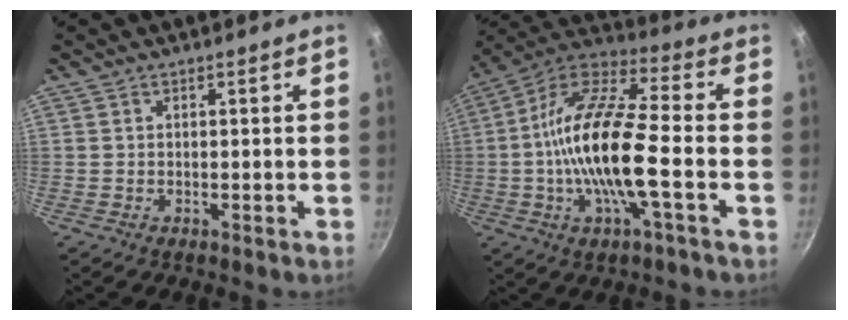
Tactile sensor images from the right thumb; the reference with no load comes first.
{"total": 18.5, "force": [-2.9, 5.2, 17.5], "torque": [-0.336, 0.036, -0.072]}